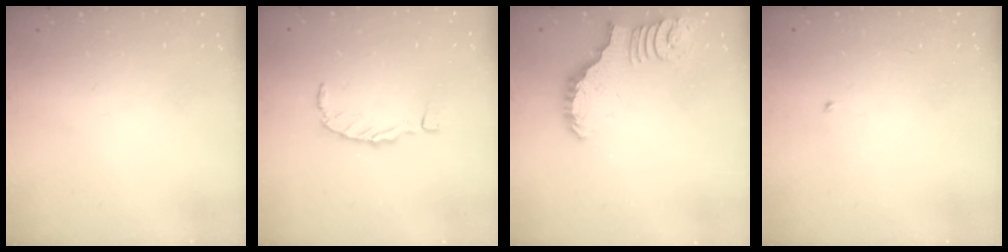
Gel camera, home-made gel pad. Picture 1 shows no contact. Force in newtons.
{"total": 0.0}
{"total": 2.6, "press": 2.6, "slide": 0.5}
{"total": 2.7, "press": 2.7, "slide": 0.2}